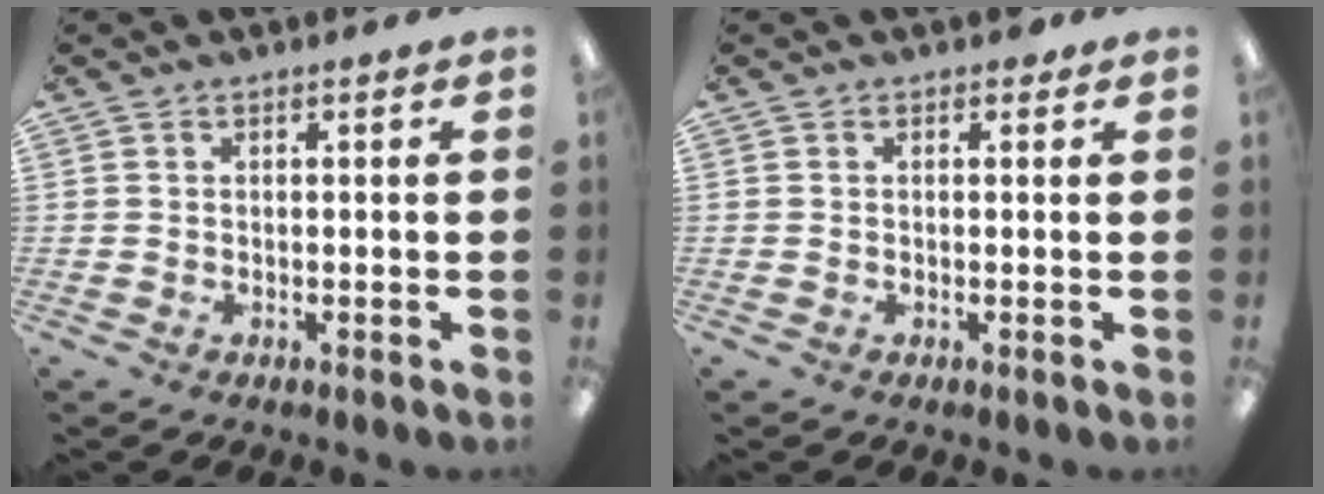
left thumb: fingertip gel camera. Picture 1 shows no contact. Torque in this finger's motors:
{"motor_torque": [0.10, -0.02, 0.18, 0.04, 0.00]}